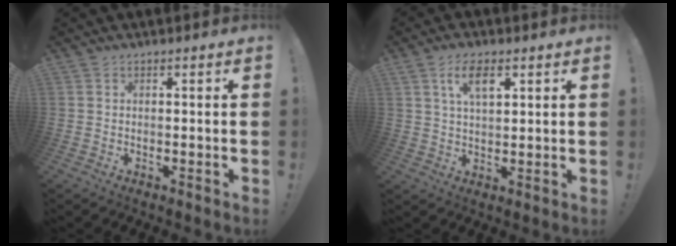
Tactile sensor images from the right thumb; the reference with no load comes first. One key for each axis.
{"total": 7.2, "fx": 3.3, "fy": 3.3, "fz": 5.4, "tx": -0.088, "ty": -0.005, "tz": 0.056}